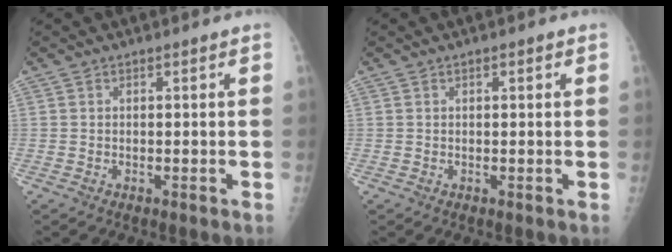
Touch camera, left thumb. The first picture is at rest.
{"total": 0.9, "force": [0.4, 0.3, 0.7], "torque": [-0.009, 0.002, 0.004]}